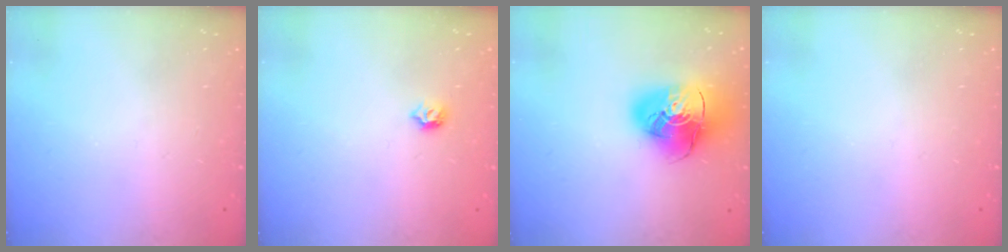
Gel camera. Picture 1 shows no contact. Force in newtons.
{"total": 4.8, "press": 4.7, "slide": 1.0}
{"total": 17.3, "press": 17.2, "slide": 2.0}
{"total": 0.0}